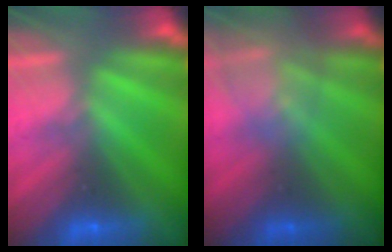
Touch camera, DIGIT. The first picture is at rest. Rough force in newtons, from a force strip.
{"total": 3.9}